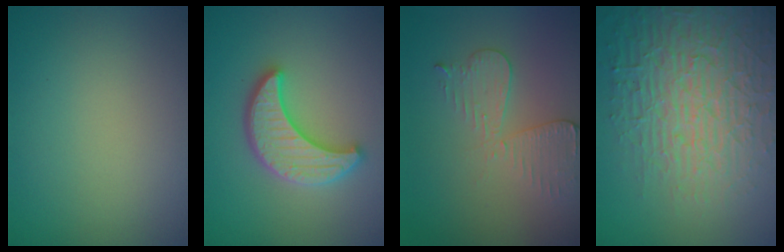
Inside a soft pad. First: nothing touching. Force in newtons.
{"total": 5.2, "press": 5.1, "slide": 0.8}
{"total": 3.0, "press": 2.7, "slide": 1.2}
{"total": 6.8, "press": 6.6, "slide": 1.7}